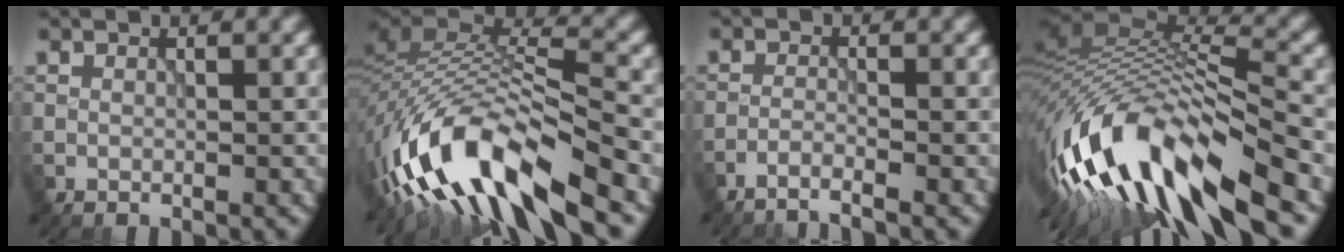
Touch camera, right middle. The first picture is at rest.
{"total": 14.0, "force": [-8.0, 4.6, 10.6], "torque": [-0.208, 0.013, -0.141]}
{"total": 1.9, "force": [-1.7, 0.1, 0.9], "torque": [-0.010, 0.000, -0.044]}
{"total": 14.8, "force": [-6.1, 5.1, 12.6], "torque": [-0.248, 0.013, -0.101]}